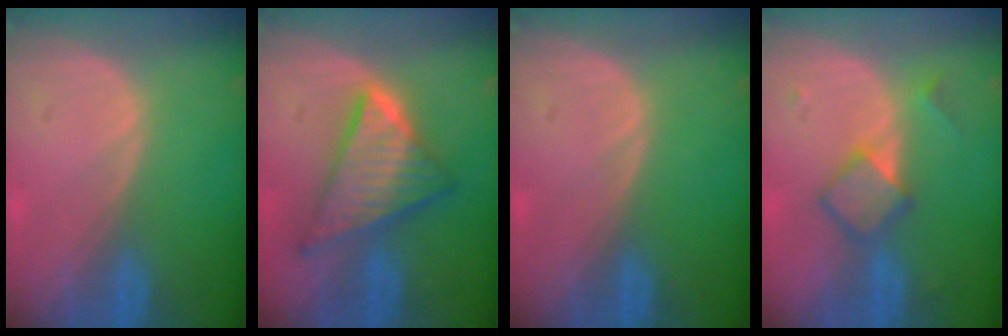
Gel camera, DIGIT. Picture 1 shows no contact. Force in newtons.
{"total": 9.1, "press": 9.1, "slide": 0.6}
{"total": 0.0}
{"total": 4.7, "press": 4.6, "slide": 0.3}